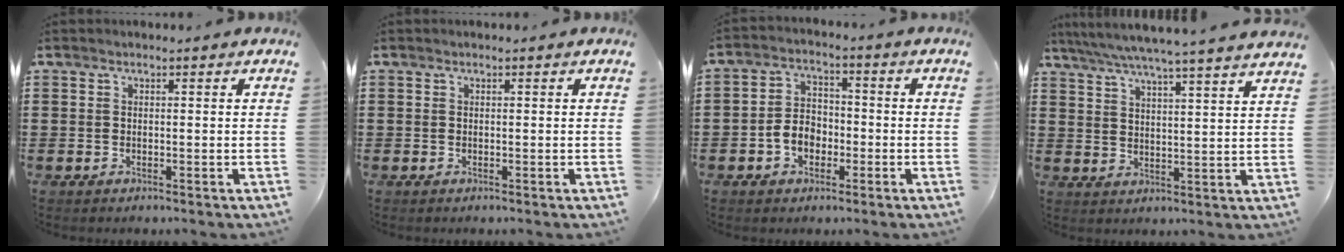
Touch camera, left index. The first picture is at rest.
{"total": 0.0}
{"total": 4.8, "force": [-1.9, 3.4, 2.8], "torque": [-0.061, 0.009, -0.040]}
{"total": 5.4, "force": [4.9, -0.7, 2.2], "torque": [-0.061, -0.033, 0.082]}